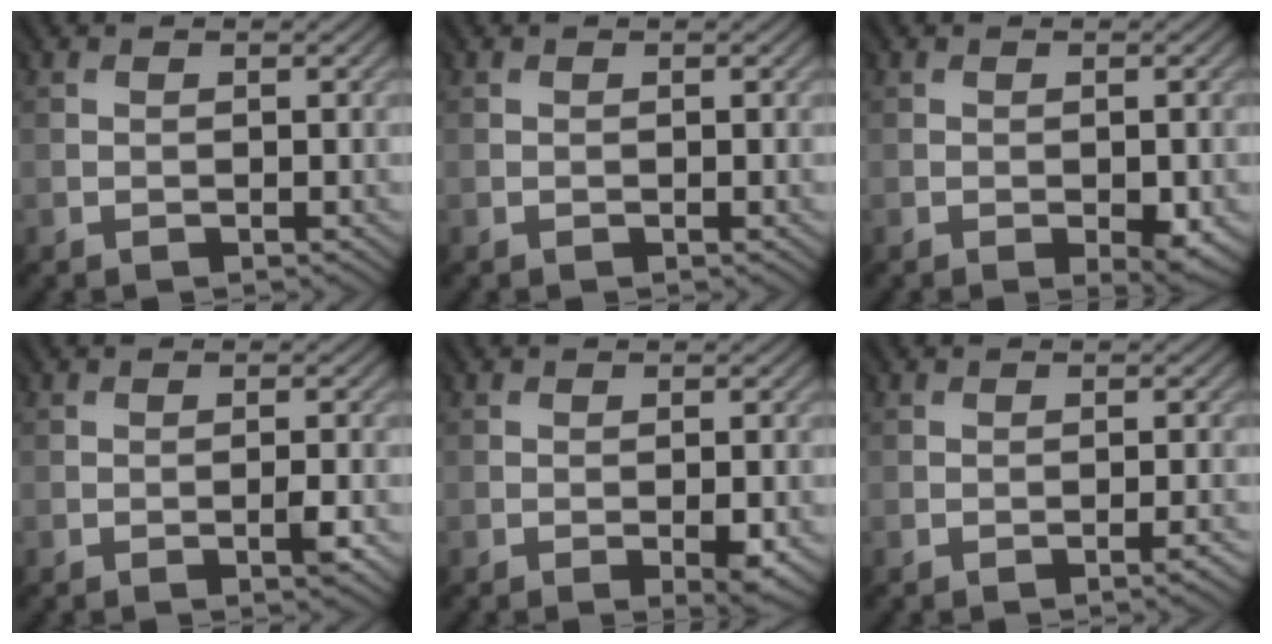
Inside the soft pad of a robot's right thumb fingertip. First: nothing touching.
{"total": 0.0}
{"total": 3.2, "force": [-1.0, 1.4, 2.7], "torque": [-0.044, -0.008, -0.010]}
{"total": 1.7, "force": [-0.9, -0.1, 1.4], "torque": [-0.021, -0.002, -0.014]}
{"total": 3.1, "force": [-1.1, 1.0, 2.7], "torque": [-0.047, -0.007, -0.013]}
{"total": 1.6, "force": [-1.1, -0.1, 1.2], "torque": [-0.016, -0.002, -0.018]}